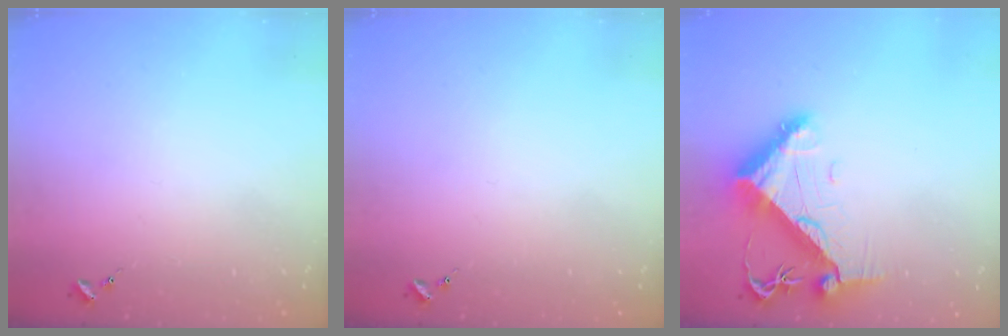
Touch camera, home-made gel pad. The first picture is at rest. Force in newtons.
{"total": 0.0}
{"total": 11.0, "press": 10.9, "slide": 1.4}